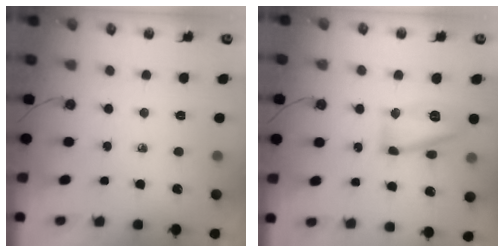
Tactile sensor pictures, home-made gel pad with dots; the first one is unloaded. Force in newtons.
{"total": 14.3, "press": 14.3, "slide": 1.4}